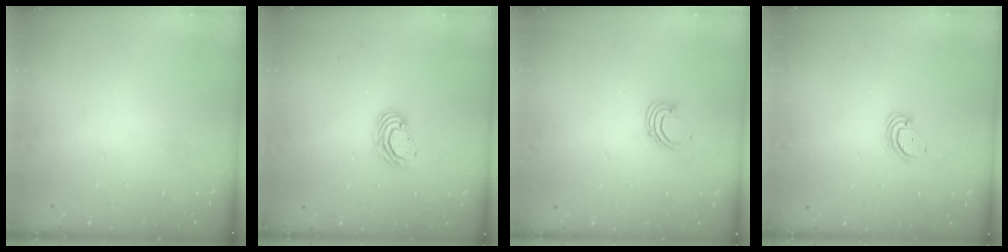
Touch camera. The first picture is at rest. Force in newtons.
{"total": 6.0, "press": 6.0, "slide": 0.8}
{"total": 2.9, "press": 2.9, "slide": 0.2}
{"total": 3.1, "press": 3.1, "slide": 0.2}